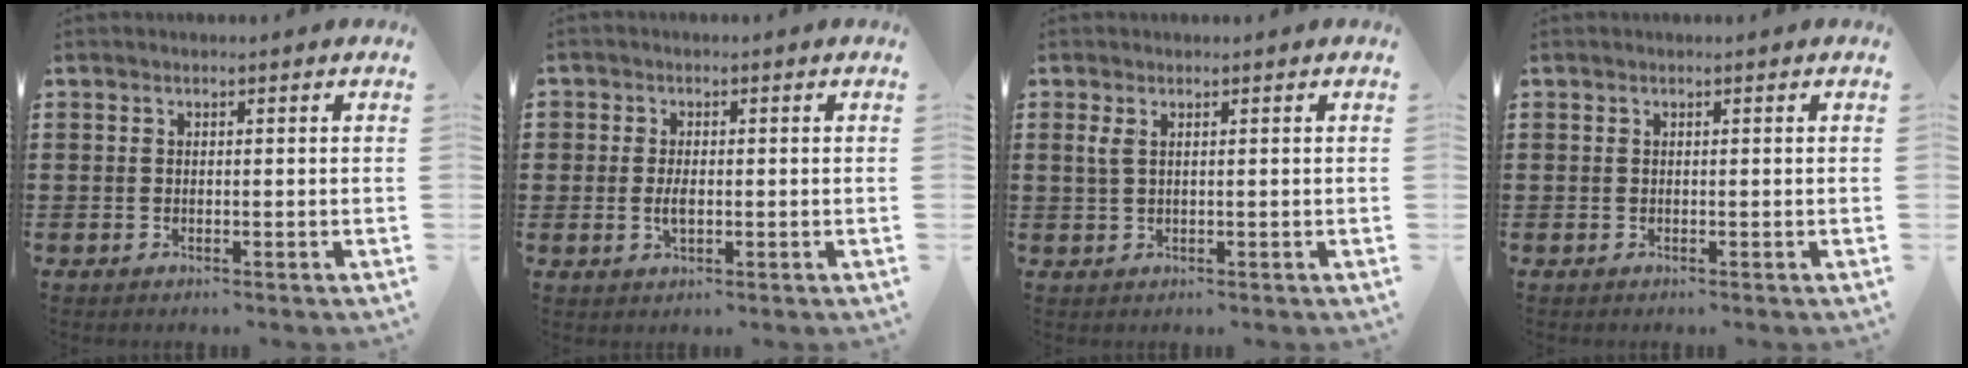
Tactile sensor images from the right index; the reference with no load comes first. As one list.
[{"total": 2.0, "force": [-0.3, 1.3, 1.5], "torque": [-0.029, -0.001, -0.004]}, {"total": 1.6, "force": [0.5, 0.5, 1.4], "torque": [-0.029, 0.004, 0.008]}, {"total": 0.0}]